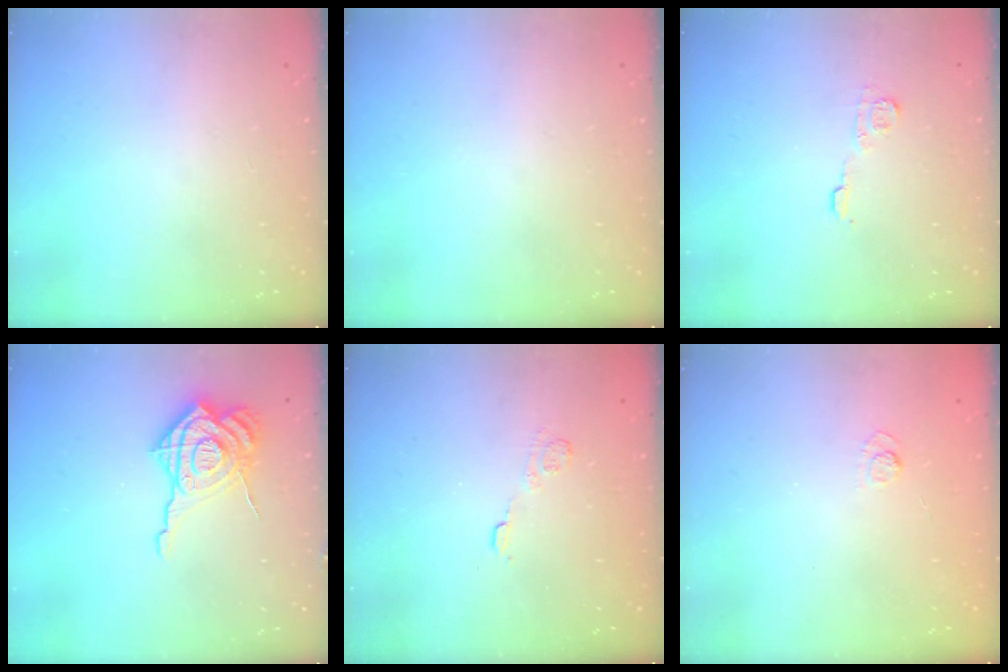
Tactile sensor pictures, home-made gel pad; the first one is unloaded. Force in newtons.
{"total": 0.0}
{"total": 6.4, "press": 6.4, "slide": 0.7}
{"total": 16.6, "press": 16.5, "slide": 1.6}
{"total": 6.0, "press": 5.9, "slide": 1.0}
{"total": 2.4, "press": 2.0, "slide": 1.3}